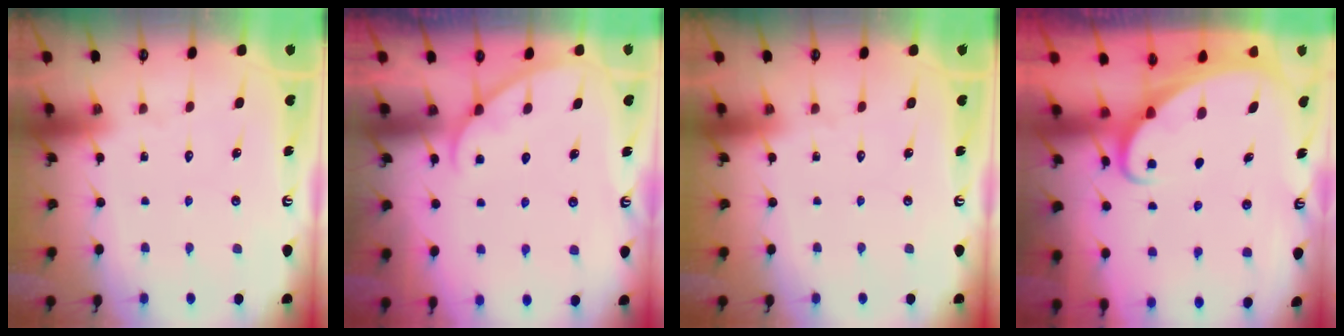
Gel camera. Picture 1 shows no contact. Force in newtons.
{"total": 3.6, "press": 3.6, "slide": 0.3}
{"total": 0.0}
{"total": 2.7, "press": 2.7, "slide": 0.2}